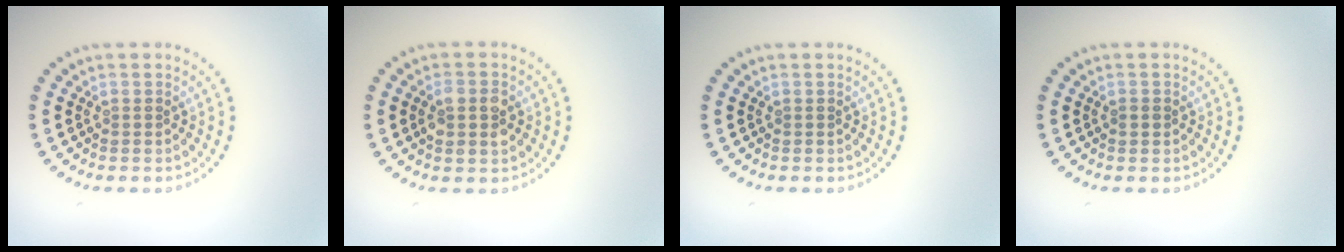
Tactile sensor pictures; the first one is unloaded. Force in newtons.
{"total": 2.7, "press": 2.7, "slide": 0.3}
{"total": 0.0}
{"total": 0.8, "press": 0.8, "slide": 0.3}